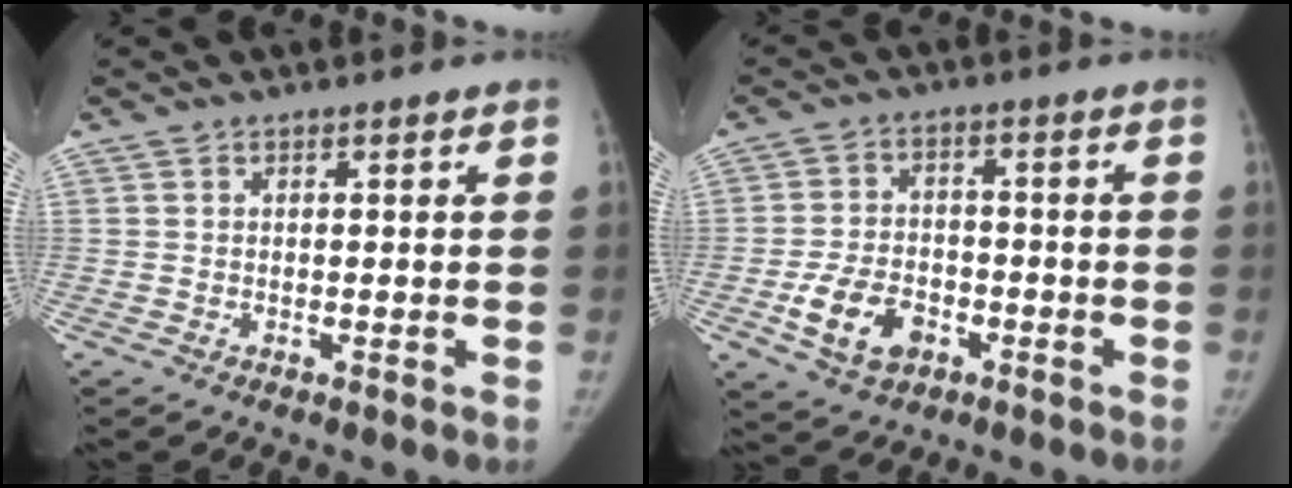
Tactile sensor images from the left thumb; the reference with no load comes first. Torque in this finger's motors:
{"motor_torque": [-0.47, 0.63, 0.07, -0.04, 0.03]}